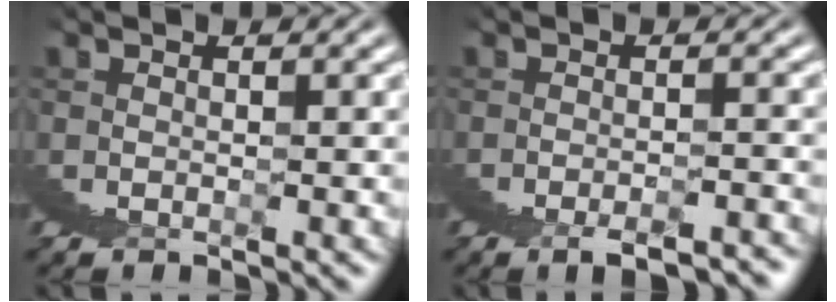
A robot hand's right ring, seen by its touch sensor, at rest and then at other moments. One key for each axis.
{"total": 1.4, "fx": -0.7, "fy": -1.2, "fz": 0.0, "tx": 0.018, "ty": 0.012, "tz": -0.018}